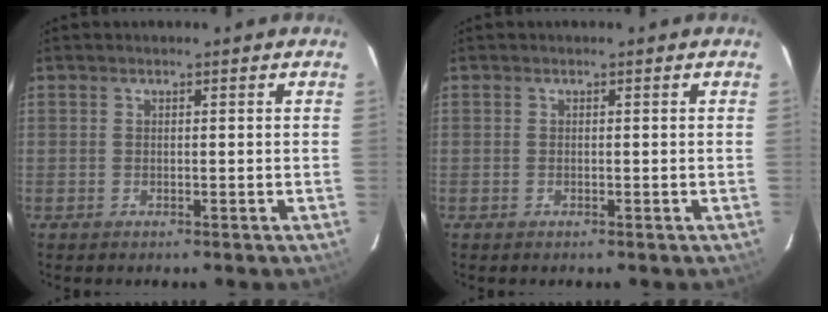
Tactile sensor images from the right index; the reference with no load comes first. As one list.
[{"total": 0.0}]